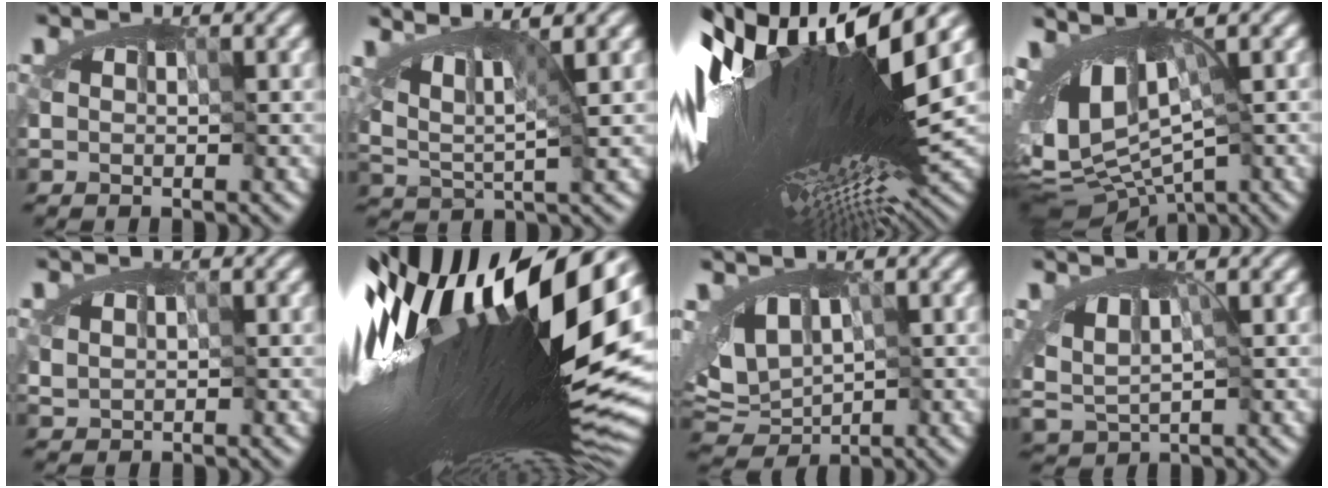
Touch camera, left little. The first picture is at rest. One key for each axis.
{"total": 3.6, "fx": 1.7, "fy": 0.8, "fz": 3.1, "tx": -0.053, "ty": -0.002, "tz": 0.029}
{"total": 18.3, "fx": 3.3, "fy": 3.1, "fz": 17.7, "tx": -0.312, "ty": -0.012, "tz": 0.071}
{"total": 11.1, "fx": -0.3, "fy": 5.5, "fz": 9.6, "tx": -0.156, "ty": -0.003, "tz": 0.020}
{"total": 0.8, "fx": 0.3, "fy": 0.5, "fz": 0.6, "tx": -0.021, "ty": -0.002, "tz": 0.011}
{"total": 18.6, "fx": 2.3, "fy": 4.9, "fz": 17.8, "tx": -0.316, "ty": -0.011, "tz": 0.037}
{"total": 3.6, "fx": 0.3, "fy": 2.0, "fz": 3.0, "tx": -0.045, "ty": -0.011, "tz": 0.011}
{"total": 2.0, "fx": 0.0, "fy": 1.1, "fz": 1.7, "tx": -0.025, "ty": 0.000, "tz": 0.010}